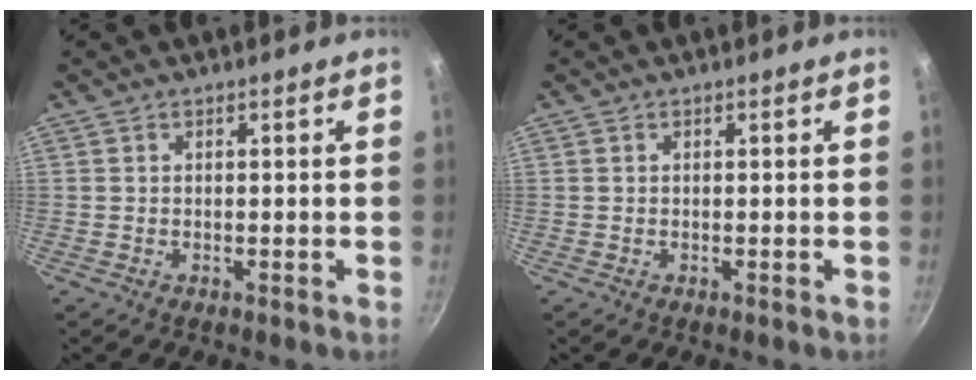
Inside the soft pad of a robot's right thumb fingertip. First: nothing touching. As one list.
[{"total": 0.0}]